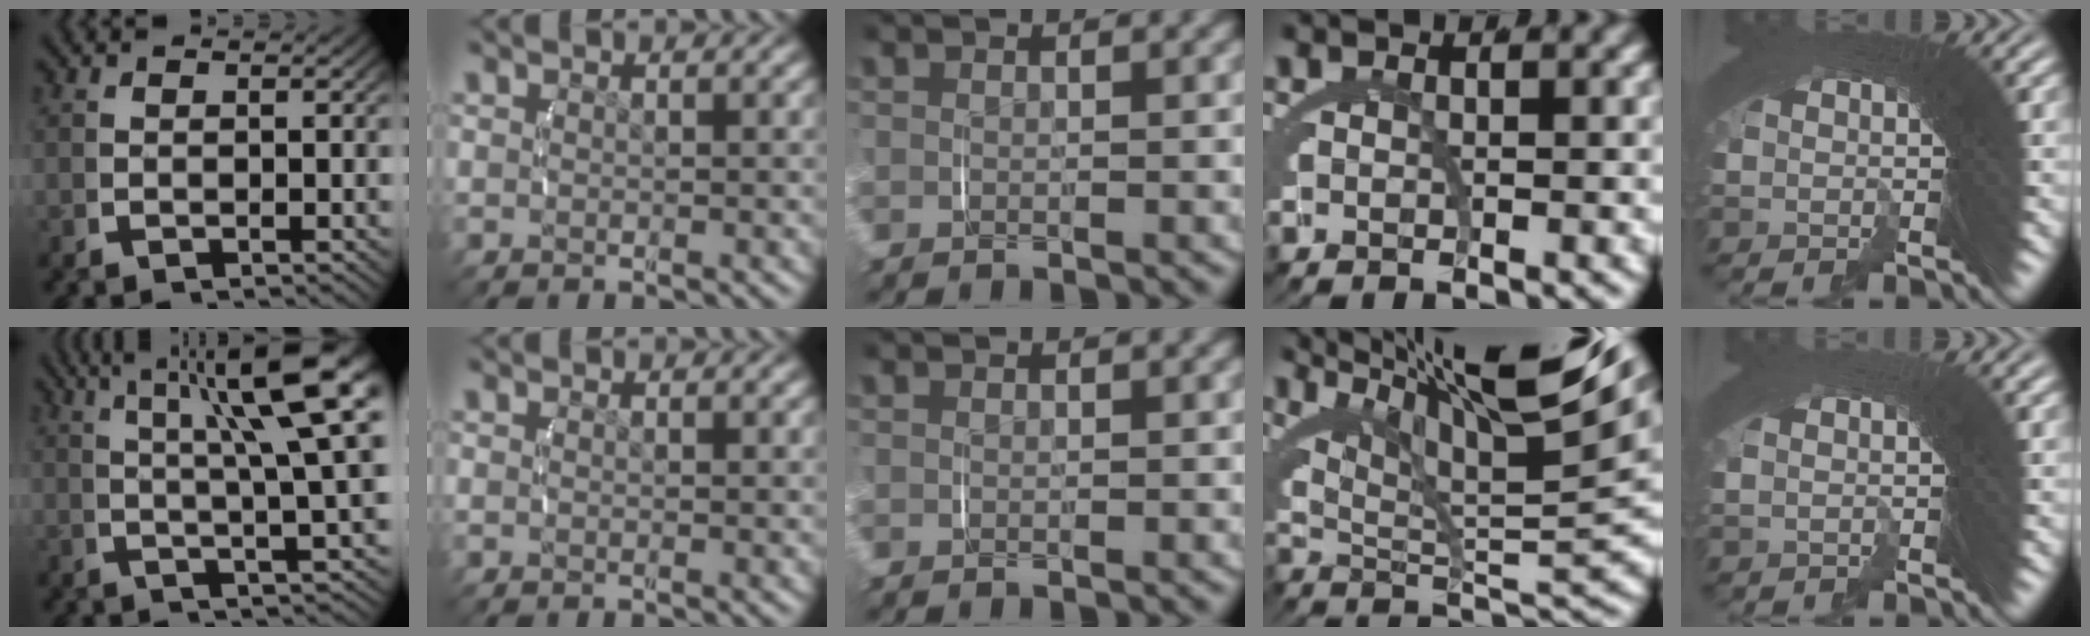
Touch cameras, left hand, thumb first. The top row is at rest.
{"thumb": {"total": 10.8, "force": [4.0, 3.4, 9.5], "torque": [-0.112, 0.010, 0.058]}, "index": {"total": 0.8, "force": [-0.1, 0.5, 0.7], "torque": [-0.014, -0.003, -0.003]}, "ring": {"total": 13.4, "force": [7.3, 3.8, 10.6], "torque": [-0.140, 0.025, 0.102]}, "little": {"total": 0.9, "force": [0.3, -0.7, 0.4], "torque": [0.004, 0.016, 0.004]}}